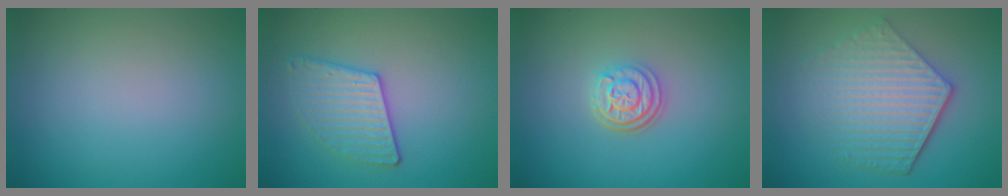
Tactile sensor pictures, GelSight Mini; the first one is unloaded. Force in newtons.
{"total": 3.1, "press": 2.9, "slide": 1.0}
{"total": 3.1, "press": 2.4, "slide": 2.0}
{"total": 6.1, "press": 4.4, "slide": 4.2}